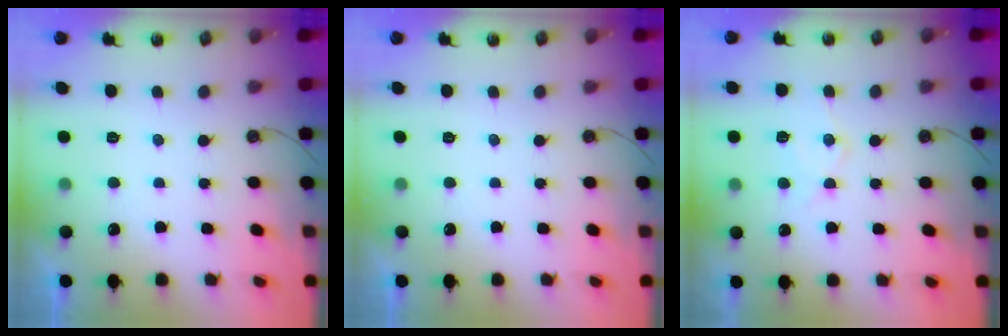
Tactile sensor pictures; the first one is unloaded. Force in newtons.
{"total": 0.0}
{"total": 9.5, "press": 9.5, "slide": 0.8}